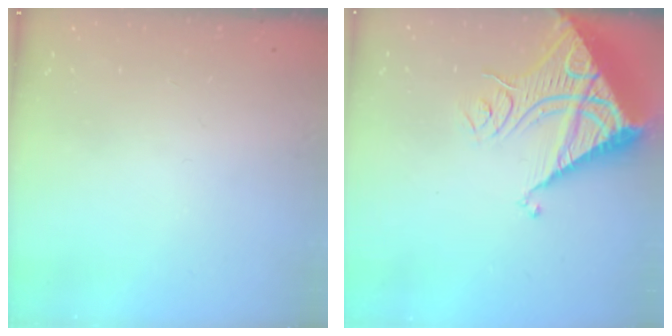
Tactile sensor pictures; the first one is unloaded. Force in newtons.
{"total": 13.7, "press": 13.7, "slide": 1.3}